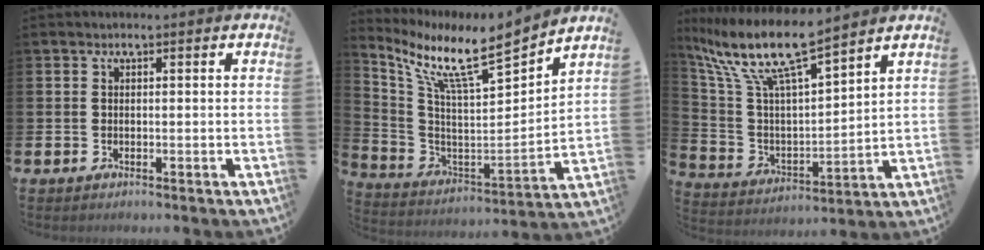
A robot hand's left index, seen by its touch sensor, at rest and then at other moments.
{"total": 10.1, "force": [8.0, 1.5, 6.0], "torque": [-0.147, -0.060, 0.127]}
{"total": 11.0, "force": [9.3, 1.6, 5.7], "torque": [-0.156, -0.055, 0.160]}